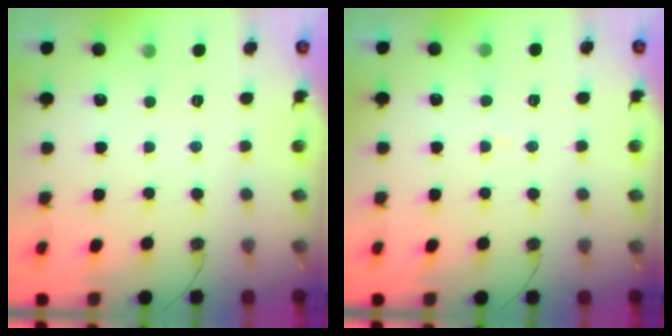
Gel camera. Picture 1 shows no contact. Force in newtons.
{"total": 6.6, "press": 6.6, "slide": 0.6}